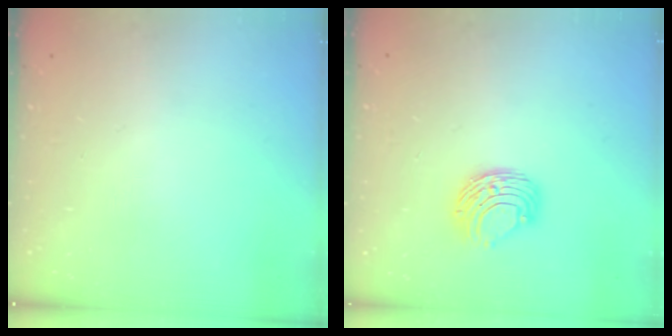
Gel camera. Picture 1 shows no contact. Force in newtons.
{"total": 8.0, "press": 7.9, "slide": 0.4}